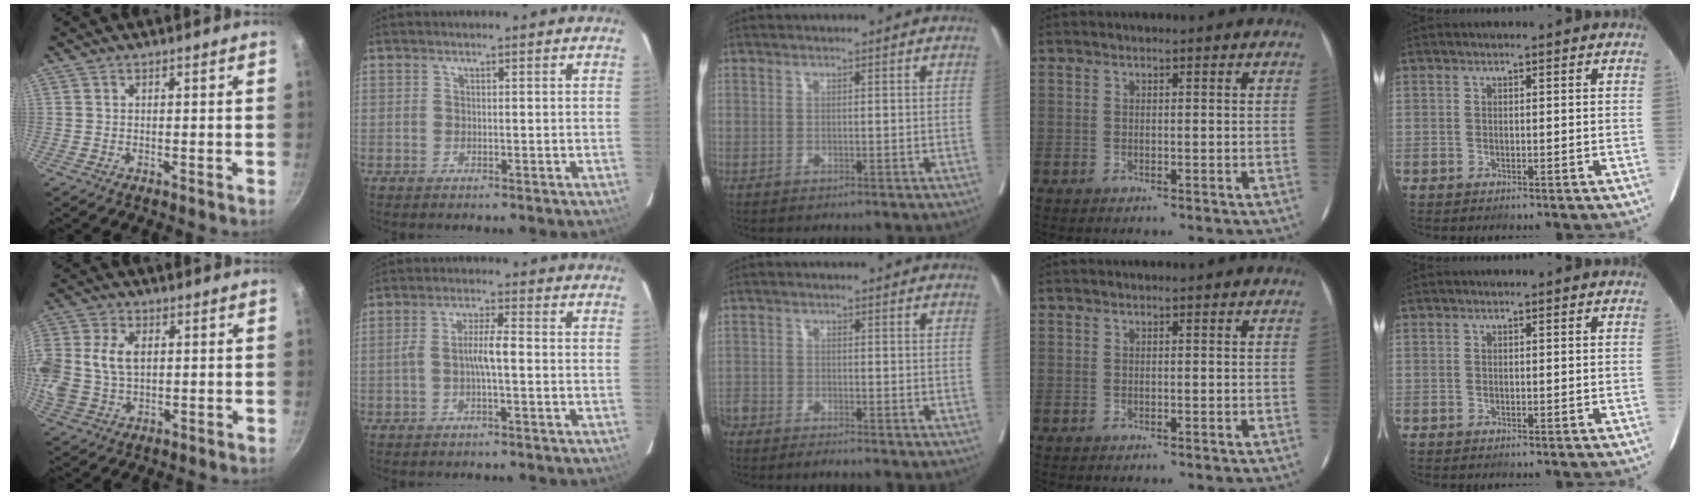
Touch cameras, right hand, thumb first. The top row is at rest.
{"thumb": {"total": 13.8, "force": [1.8, 9.5, 9.9], "torque": [-0.245, 0.004, 0.040]}, "index": {"total": 4.6, "force": [-0.7, 0.7, 4.5], "torque": [-0.087, 0.013, -0.011]}, "middle": {"total": 4.6, "force": [-4.2, 0.6, 1.9], "torque": [-0.031, -0.009, -0.074]}}